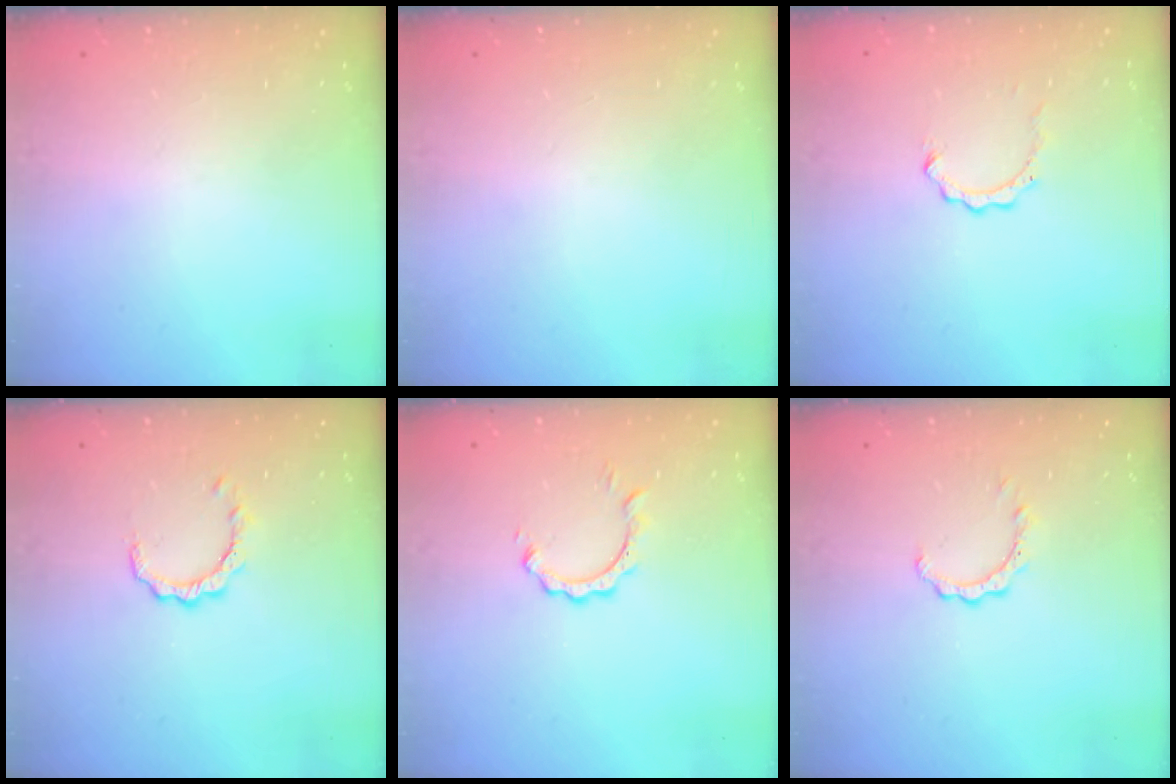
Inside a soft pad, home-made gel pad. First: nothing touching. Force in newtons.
{"total": 0.0}
{"total": 2.7, "press": 2.7, "slide": 0.3}
{"total": 4.6, "press": 4.6, "slide": 0.4}
{"total": 3.4, "press": 3.4, "slide": 0.1}
{"total": 2.2, "press": 2.1, "slide": 0.3}